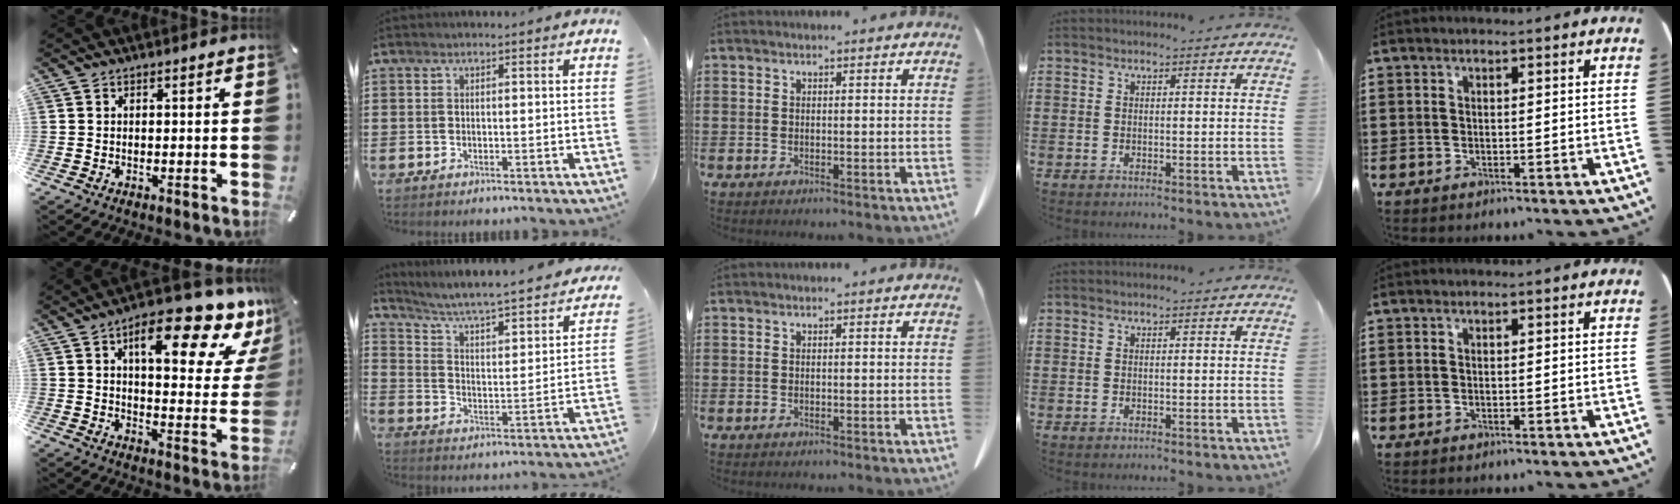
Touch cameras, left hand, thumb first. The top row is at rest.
{"thumb": {"total": 19.1, "force": [11.7, 7.0, 13.3], "torque": [-0.174, -0.083, 0.182]}, "index": {"total": 3.5, "force": [3.1, -0.1, 1.7], "torque": [-0.052, -0.041, 0.039]}}